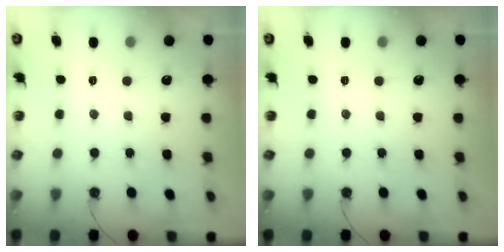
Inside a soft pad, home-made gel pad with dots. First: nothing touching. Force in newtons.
{"total": 0.0}